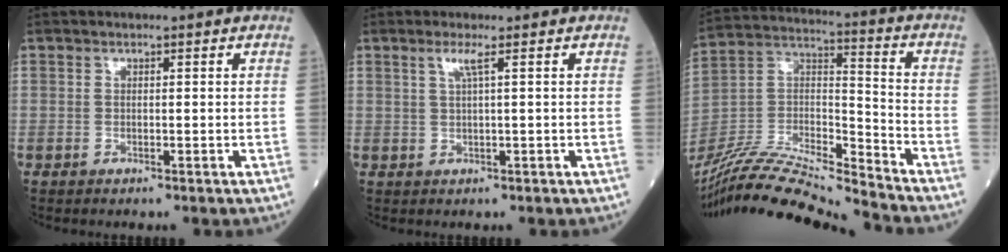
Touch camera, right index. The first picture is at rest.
{"total": 1.9, "force": [0.8, -0.5, 1.7], "torque": [-0.041, 0.001, 0.018]}
{"total": 20.8, "force": [-19.5, -0.2, 7.4], "torque": [-0.160, 0.002, -0.349]}